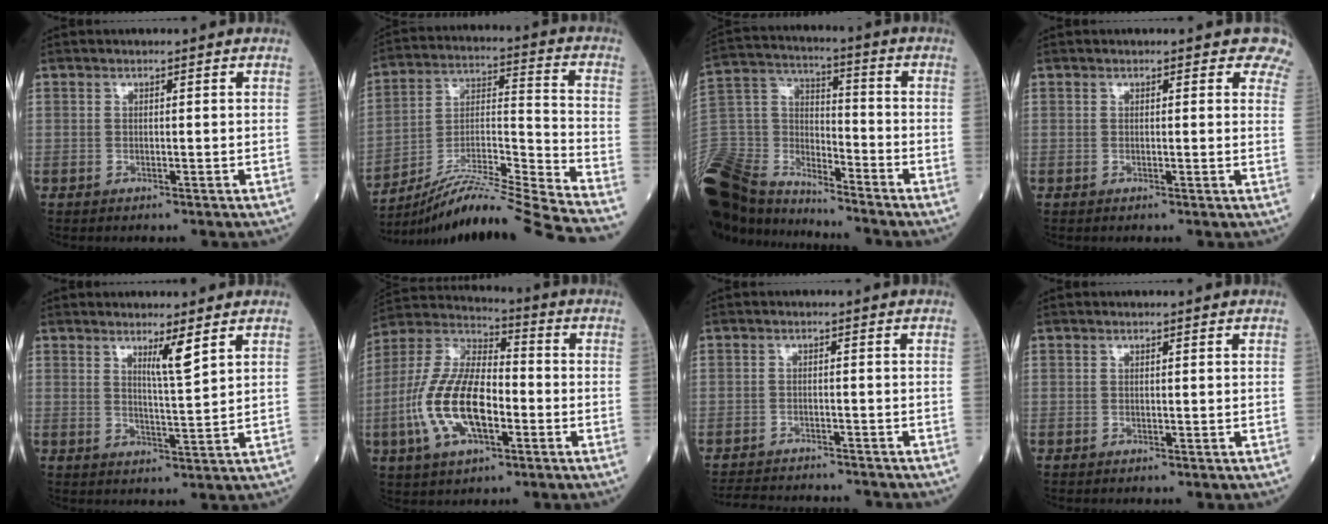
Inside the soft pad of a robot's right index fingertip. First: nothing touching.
{"total": 21.5, "force": [-19.5, -3.2, 8.4], "torque": [-0.150, -0.014, -0.324]}
{"total": 18.7, "force": [-17.0, 4.5, 6.6], "torque": [-0.154, 0.004, -0.319]}
{"total": 3.5, "force": [2.8, 1.5, 1.4], "torque": [0.005, -0.006, 0.007]}
{"total": 3.8, "force": [2.4, -0.5, 2.9], "torque": [-0.053, -0.012, 0.044]}
{"total": 15.4, "force": [-3.8, 6.4, 13.4], "torque": [-0.289, 0.011, -0.074]}
{"total": 9.7, "force": [-9.3, 1.8, 2.2], "torque": [-0.039, 0.001, -0.129]}
{"total": 0.0}